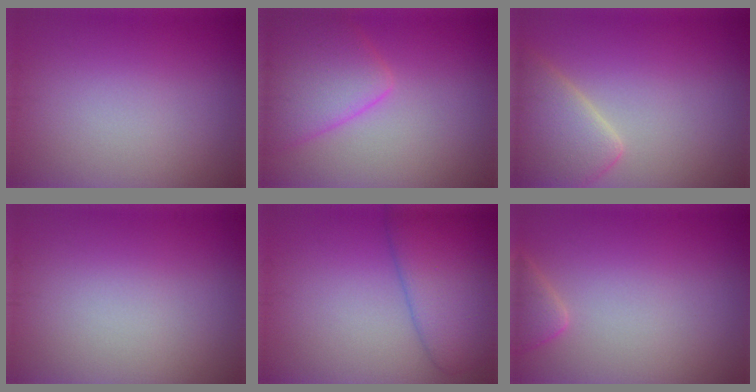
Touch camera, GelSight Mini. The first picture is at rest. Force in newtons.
{"total": 5.3, "press": 5.3, "slide": 0.3}
{"total": 5.0, "press": 5.0, "slide": 0.4}
{"total": 0.0}
{"total": 5.6, "press": 5.6, "slide": 0.3}
{"total": 1.8, "press": 1.8, "slide": 0.2}